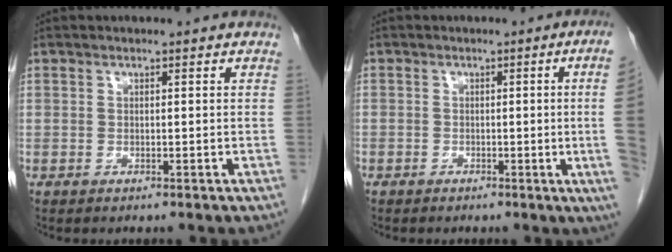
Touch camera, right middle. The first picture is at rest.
{"total": 7.4, "force": [-0.7, -2.3, 7.1], "torque": [-0.063, -0.011, -0.011]}